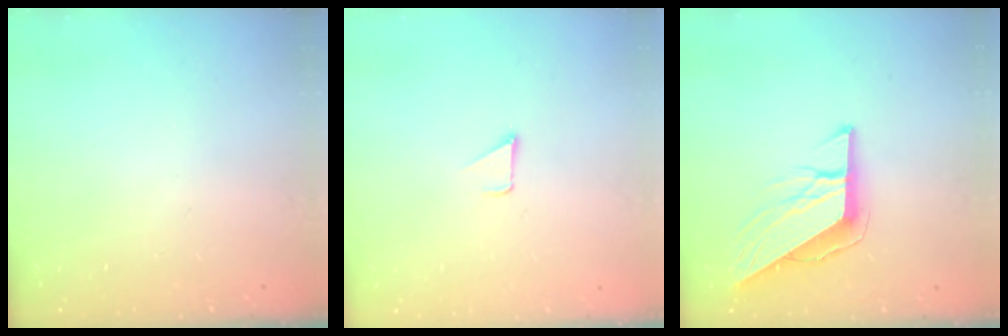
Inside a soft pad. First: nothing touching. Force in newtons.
{"total": 1.2, "press": 1.2, "slide": 0.1}
{"total": 10.2, "press": 10.2, "slide": 0.6}